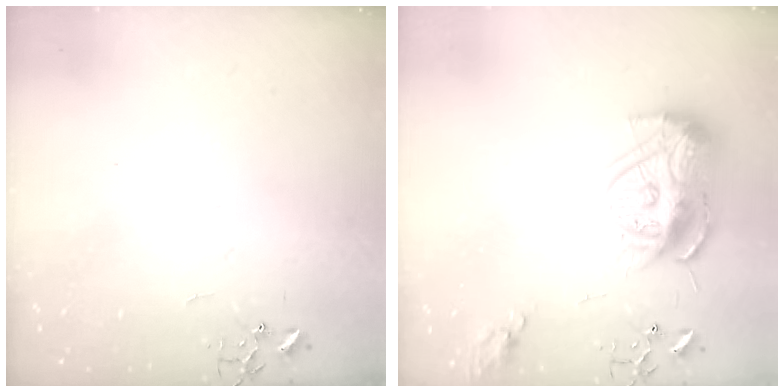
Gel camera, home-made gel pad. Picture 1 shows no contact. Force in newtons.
{"total": 13.5, "press": 13.4, "slide": 1.1}